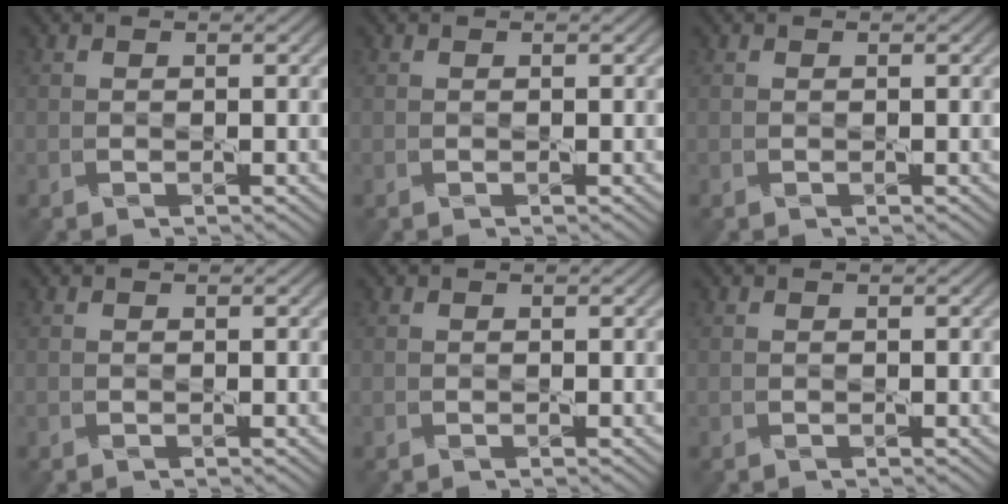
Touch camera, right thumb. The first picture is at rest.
{"total": 0.0}
{"total": 0.0}
{"total": 0.0}
{"total": 0.0}
{"total": 0.0}